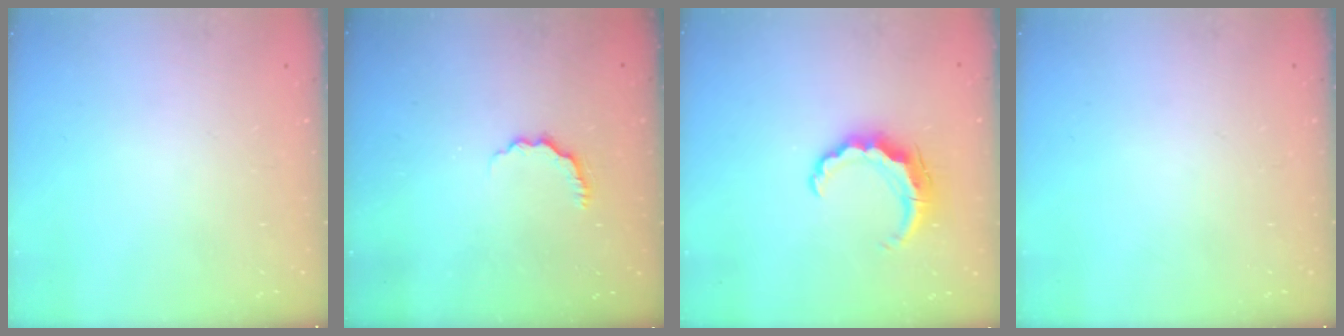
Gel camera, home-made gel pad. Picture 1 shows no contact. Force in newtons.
{"total": 3.4, "press": 3.3, "slide": 0.7}
{"total": 7.4, "press": 7.4, "slide": 0.2}
{"total": 0.0}